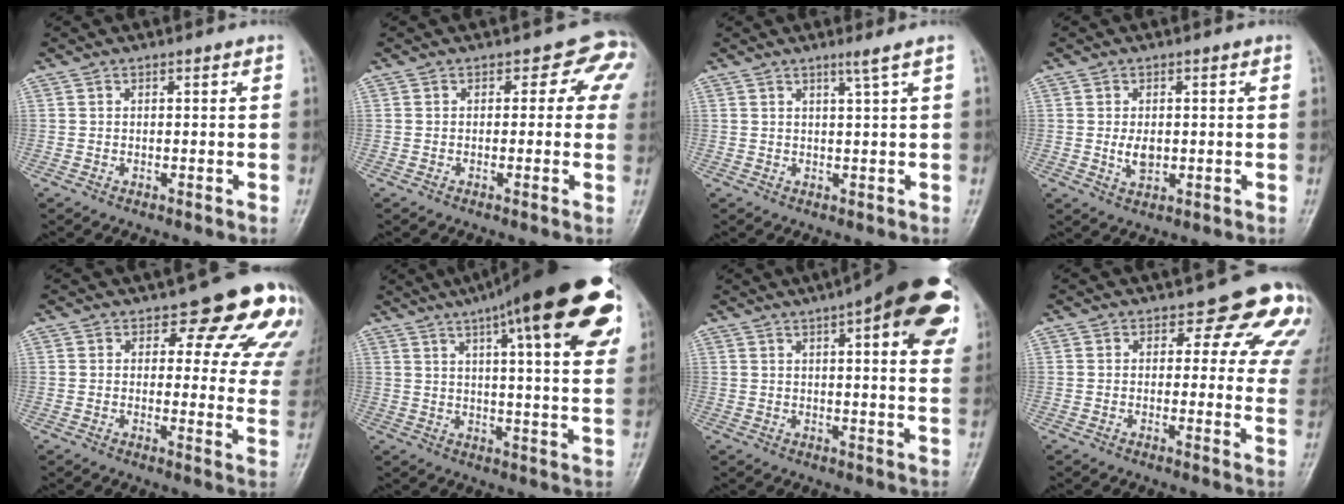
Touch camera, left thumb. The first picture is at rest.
{"total": 4.7, "force": [1.8, 3.7, 2.3], "torque": [0.010, -0.003, -0.006]}
{"total": 1.9, "force": [1.2, -0.7, 1.4], "torque": [-0.034, -0.013, 0.027]}
{"total": 3.5, "force": [0.0, 2.3, 2.6], "torque": [-0.039, -0.005, 0.003]}
{"total": 14.9, "force": [10.2, 6.4, 8.8], "torque": [-0.047, -0.056, 0.093]}
{"total": 26.3, "force": [12.8, 6.2, 22.1], "torque": [-0.285, -0.005, 0.167]}
{"total": 21.5, "force": [9.5, 6.3, 18.3], "torque": [-0.222, -0.002, 0.116]}
{"total": 11.0, "force": [6.2, 6.1, 6.7], "torque": [-0.028, -0.027, 0.048]}